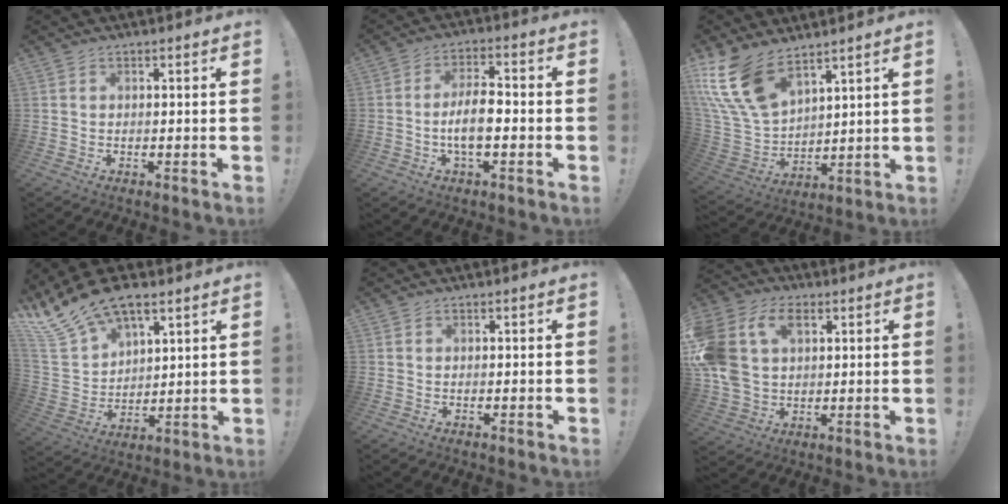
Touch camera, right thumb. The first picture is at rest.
{"total": 8.5, "force": [-2.1, 3.2, 7.6], "torque": [-0.141, 0.006, -0.040]}
{"total": 17.8, "force": [11.8, 9.0, 9.8], "torque": [-0.210, -0.072, 0.225]}
{"total": 16.0, "force": [11.8, 7.7, 7.7], "torque": [-0.152, -0.075, 0.224]}
{"total": 0.0}
{"total": 17.2, "force": [5.5, 12.4, 10.6], "torque": [-0.228, -0.014, 0.104]}